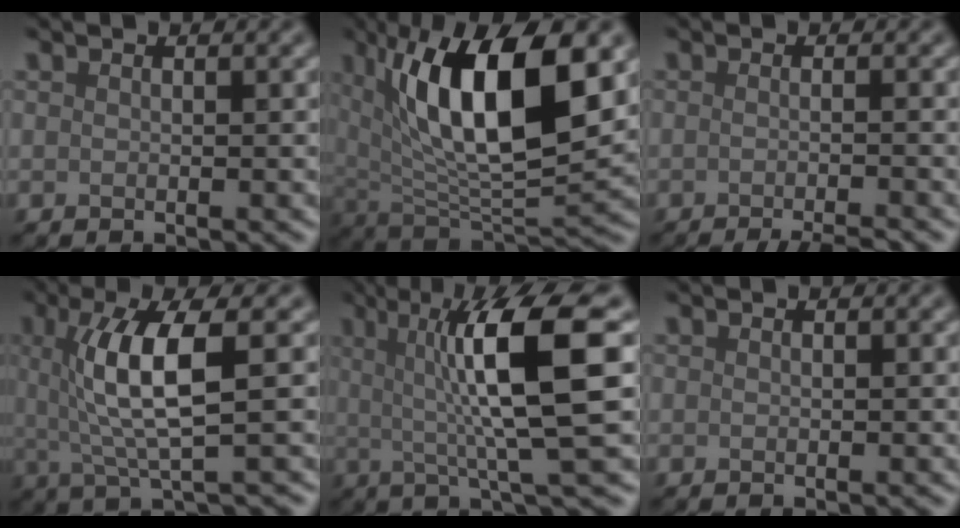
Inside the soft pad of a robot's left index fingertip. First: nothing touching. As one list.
[{"total": 11.9, "force": [4.0, 4.2, 10.3], "torque": [-0.166, -0.006, 0.072]}, {"total": 4.5, "force": [-2.9, 1.0, 3.3], "torque": [-0.021, 0.001, -0.043]}, {"total": 6.3, "force": [1.1, 1.4, 6.1], "torque": [-0.119, 0.002, 0.021]}, {"total": 9.9, "force": [1.5, 1.7, 9.6], "torque": [-0.135, 0.006, 0.026]}, {"total": 0.0}]